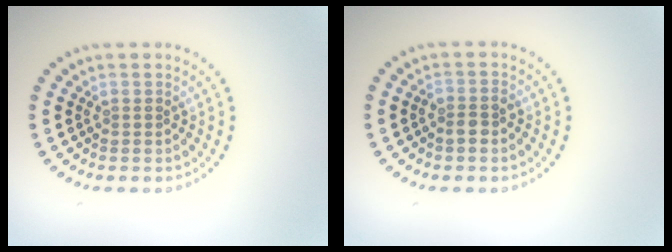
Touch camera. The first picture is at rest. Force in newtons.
{"total": 1.4, "press": 1.3, "slide": 0.5}